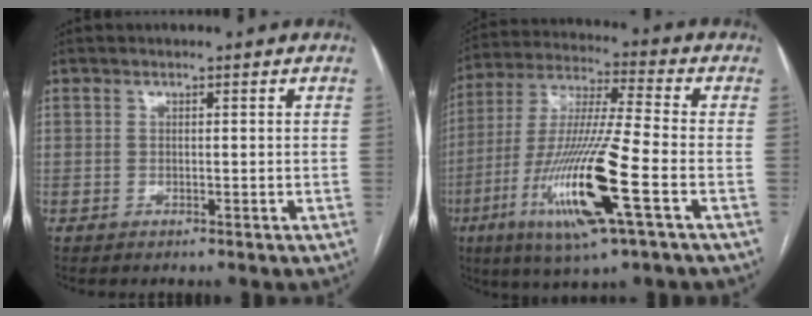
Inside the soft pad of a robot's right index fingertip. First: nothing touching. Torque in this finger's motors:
{"motor_torque": [2.14, 0.00, 1.05, 0.21]}